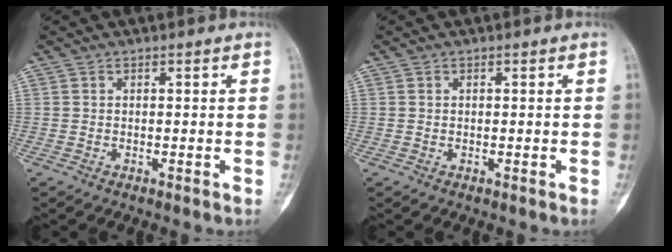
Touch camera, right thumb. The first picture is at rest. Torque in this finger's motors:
{"motor_torque": [-0.40, -0.07, 0.00, -0.11, 0.04]}